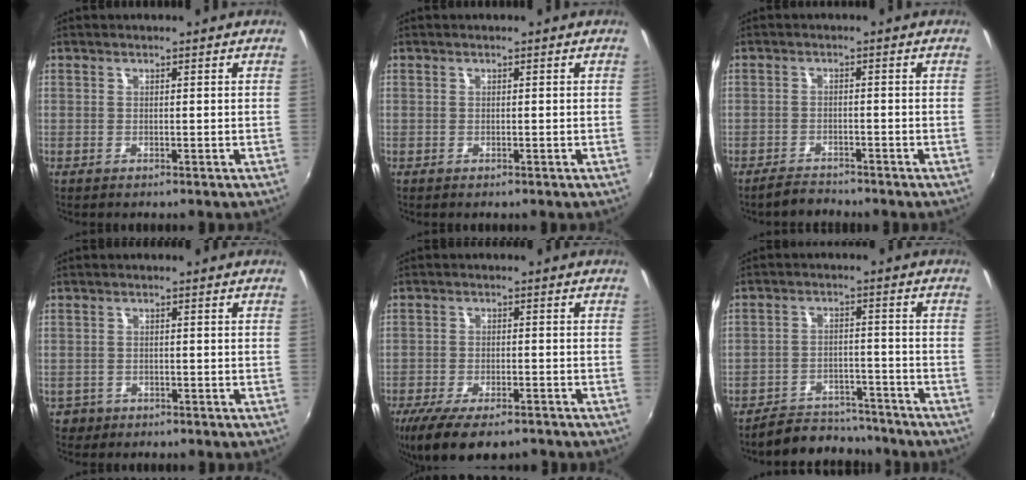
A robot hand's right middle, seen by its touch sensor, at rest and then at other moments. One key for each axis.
{"total": 0.0}
{"total": 2.7, "fx": -2.5, "fy": 0.7, "fz": 0.3, "tx": -0.020, "ty": 0.001, "tz": -0.045}
{"total": 2.9, "fx": -1.4, "fy": 2.4, "fz": 0.7, "tx": -0.024, "ty": -0.001, "tz": -0.020}
{"total": 12.7, "fx": -9.3, "fy": 4.4, "fz": 7.5, "tx": -0.160, "ty": -0.039, "tz": -0.153}
{"total": 9.2, "fx": -8.4, "fy": 3.4, "fz": 1.4, "tx": -0.043, "ty": 0.021, "tz": -0.116}